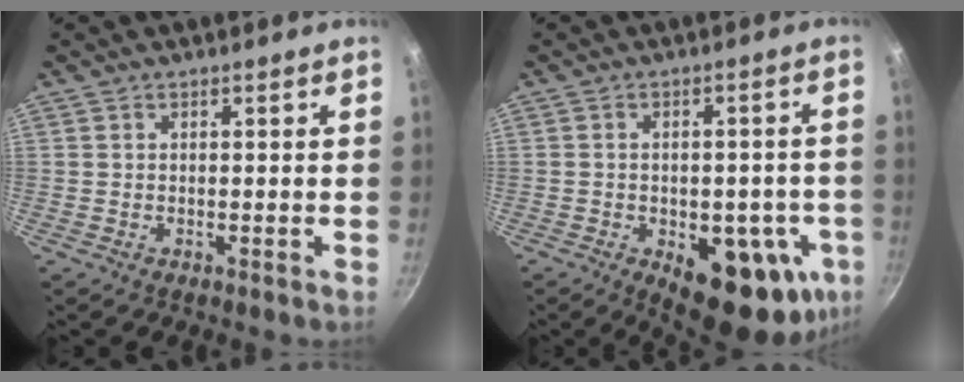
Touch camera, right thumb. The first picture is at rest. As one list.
[{"total": 18.1, "force": [-6.2, 9.0, 14.5], "torque": [-0.131, 0.002, -0.071]}]